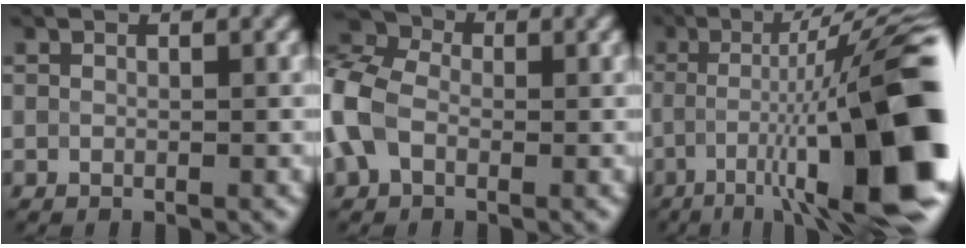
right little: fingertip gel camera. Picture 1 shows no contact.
{"total": 6.2, "force": [-1.1, 4.4, 4.2], "torque": [-0.121, 0.011, -0.041]}
{"total": 16.6, "force": [-2.7, 3.6, 15.9], "torque": [-0.205, 0.025, -0.041]}